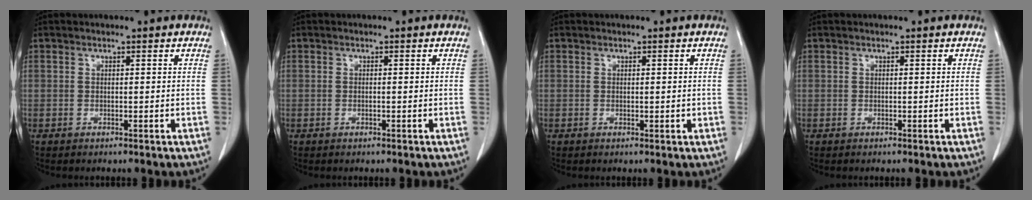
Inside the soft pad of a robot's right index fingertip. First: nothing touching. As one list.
[{"total": 0.0}, {"total": 0.7, "force": [0.1, 0.3, 0.6], "torque": [-0.008, -0.002, 0.005]}, {"total": 0.0}]